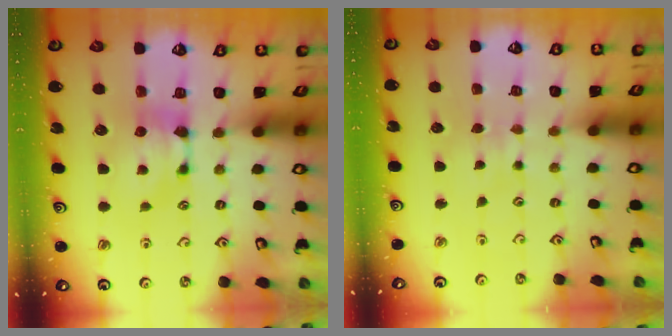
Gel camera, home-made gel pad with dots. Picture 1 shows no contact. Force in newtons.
{"total": 4.3, "press": 4.3, "slide": 0.2}